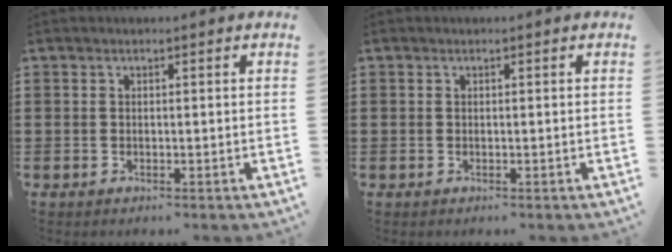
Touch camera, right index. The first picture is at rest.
{"total": 0.0}